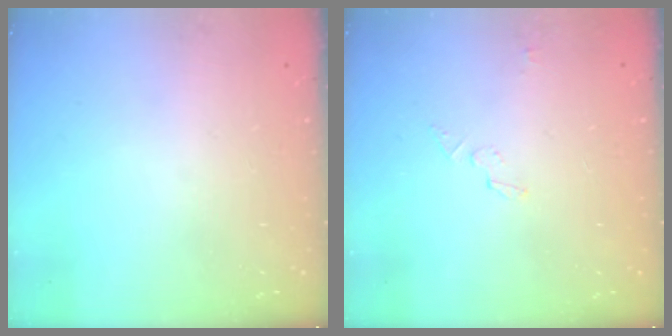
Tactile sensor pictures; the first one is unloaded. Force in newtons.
{"total": 2.9, "press": 2.9, "slide": 0.2}